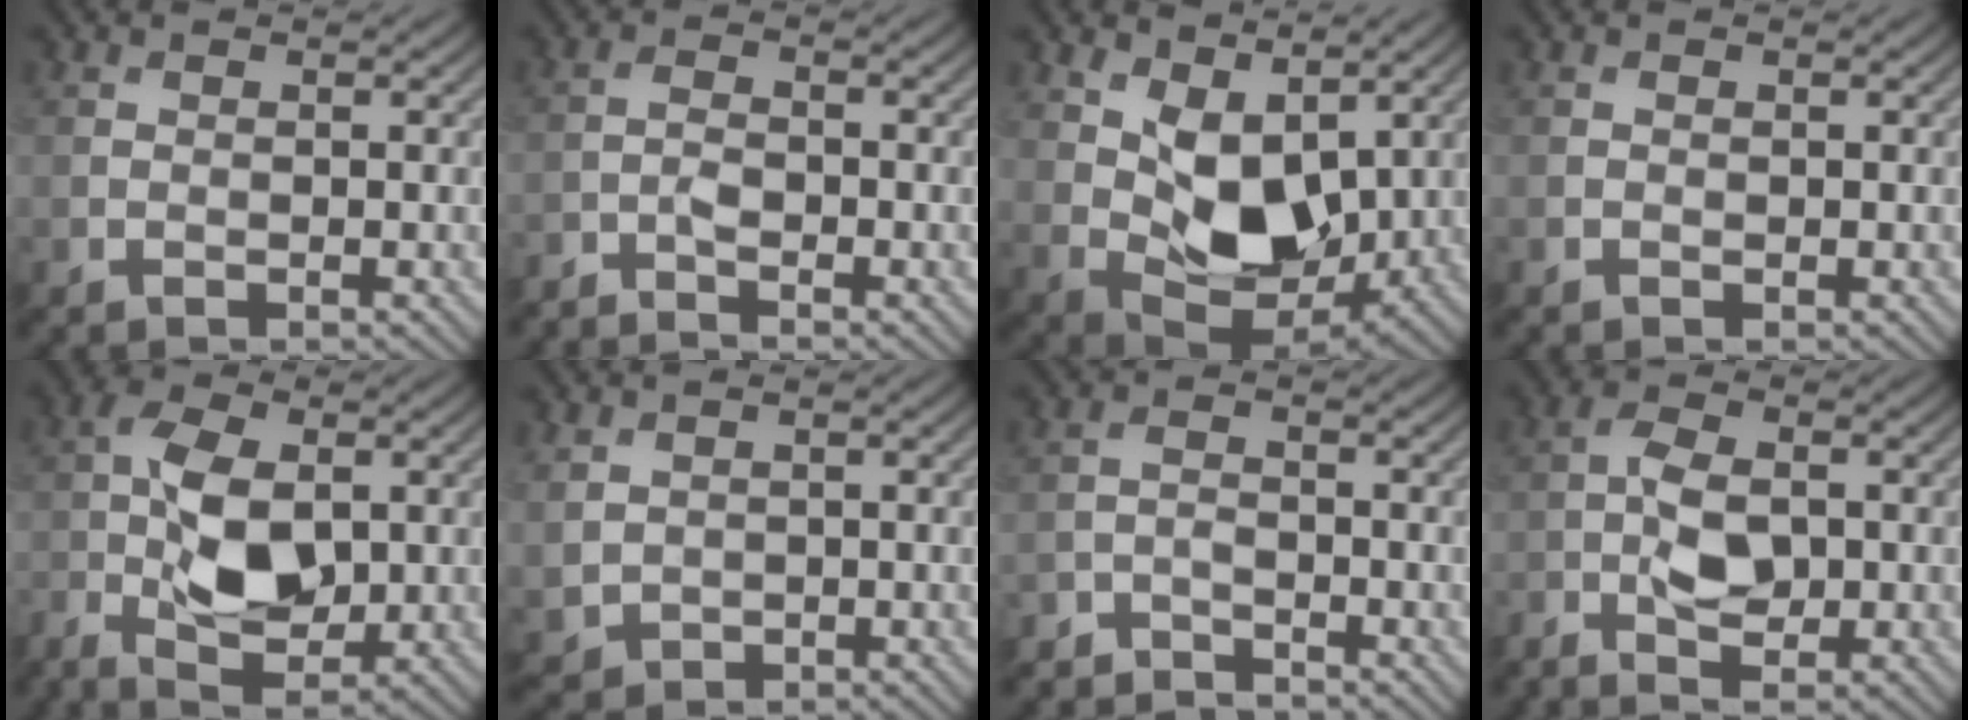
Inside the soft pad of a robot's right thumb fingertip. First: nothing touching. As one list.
[{"total": 2.4, "force": [-2.1, 0.4, 1.2], "torque": [-0.028, -0.002, -0.048]}, {"total": 9.1, "force": [2.9, 5.4, 6.8], "torque": [-0.138, -0.008, 0.052]}, {"total": 0.0}, {"total": 8.3, "force": [-1.2, 4.3, 7.0], "torque": [-0.151, -0.001, -0.027]}, {"total": 2.5, "force": [0.7, 2.1, 1.2], "torque": [-0.046, -0.007, 0.020]}, {"total": 3.3, "force": [-3.2, 0.6, 0.4], "torque": [-0.005, -0.002, -0.069]}, {"total": 4.5, "force": [-1.5, 2.0, 3.7], "torque": [-0.080, 0.004, -0.035]}]